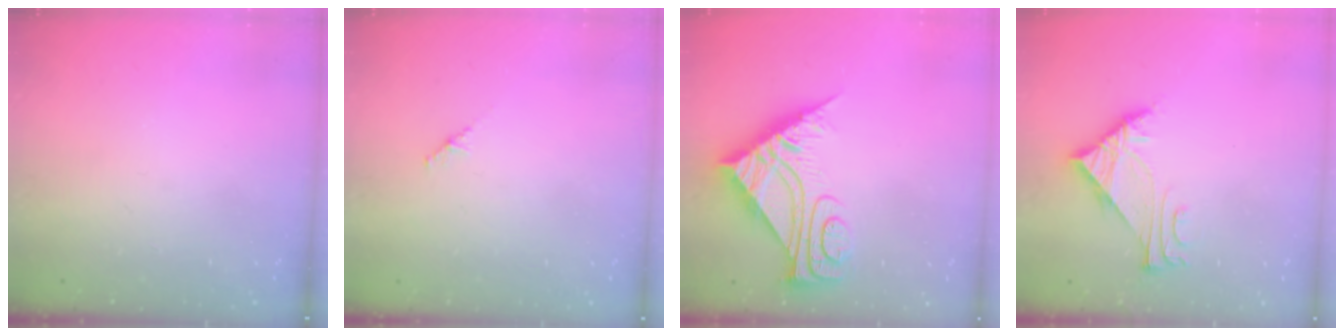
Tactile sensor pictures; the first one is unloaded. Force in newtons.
{"total": 2.9, "press": 2.8, "slide": 0.8}
{"total": 11.1, "press": 11.0, "slide": 0.8}
{"total": 5.2, "press": 5.2, "slide": 0.5}